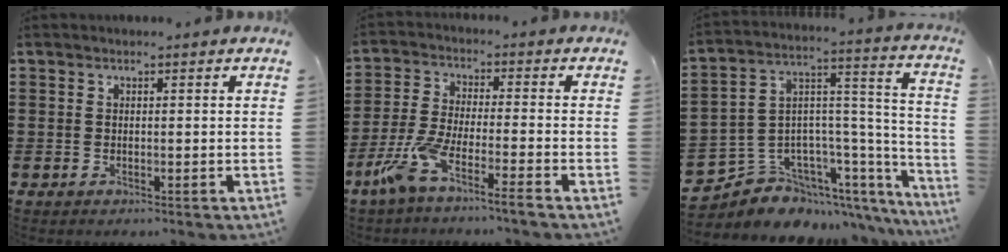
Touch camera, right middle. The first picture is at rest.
{"total": 6.8, "force": [-5.4, -0.1, 4.1], "torque": [-0.115, -0.022, -0.112]}
{"total": 6.2, "force": [-4.5, 4.3, 0.2], "torque": [-0.025, -0.016, -0.081]}